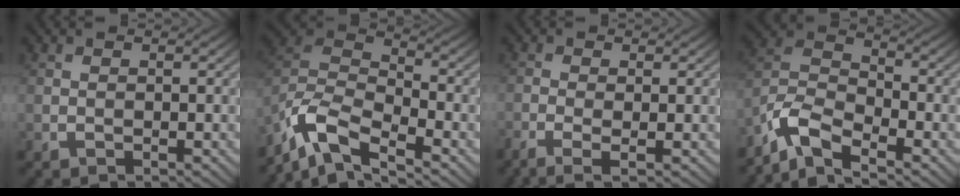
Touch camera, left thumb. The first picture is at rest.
{"total": 9.8, "force": [-7.3, 3.4, 5.6], "torque": [-0.121, -0.004, -0.160]}
{"total": 2.9, "force": [-1.5, 0.7, 2.4], "torque": [-0.054, -0.005, -0.035]}
{"total": 7.9, "force": [-6.1, 2.5, 4.4], "torque": [-0.094, 0.000, -0.146]}